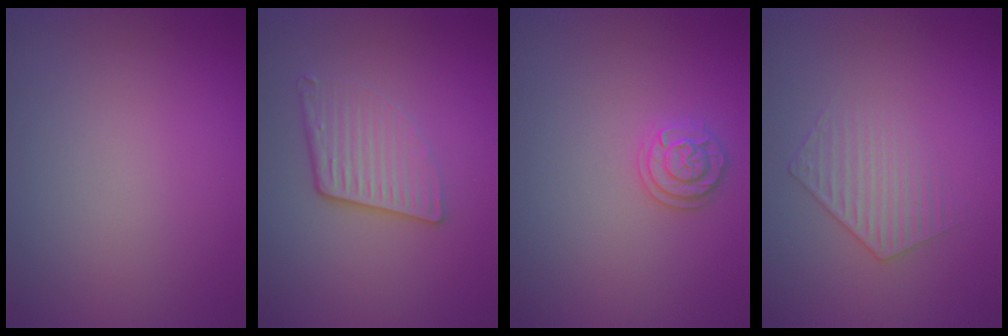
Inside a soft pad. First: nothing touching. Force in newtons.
{"total": 3.3, "press": 2.6, "slide": 2.1}
{"total": 1.9, "press": 1.9, "slide": 0.2}
{"total": 1.7, "press": 1.2, "slide": 1.3}